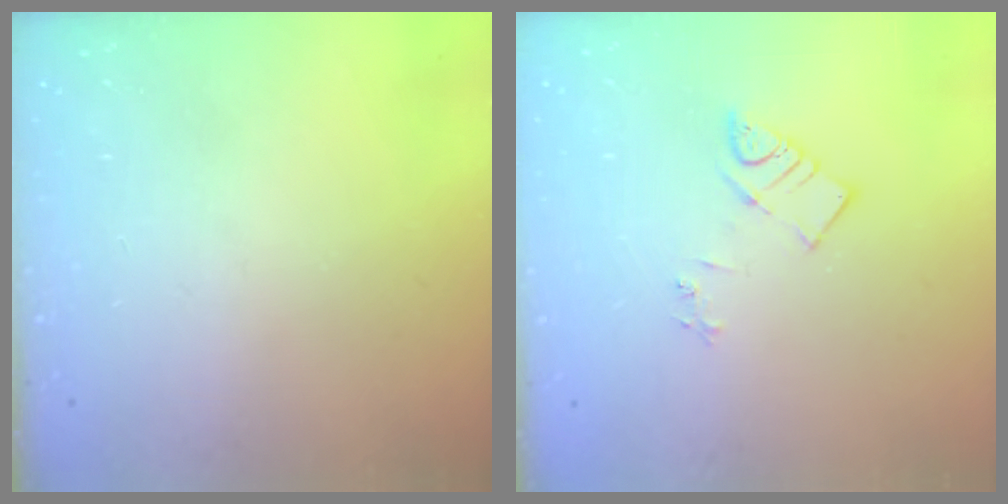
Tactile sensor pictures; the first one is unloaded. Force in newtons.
{"total": 6.0, "press": 6.0, "slide": 0.2}